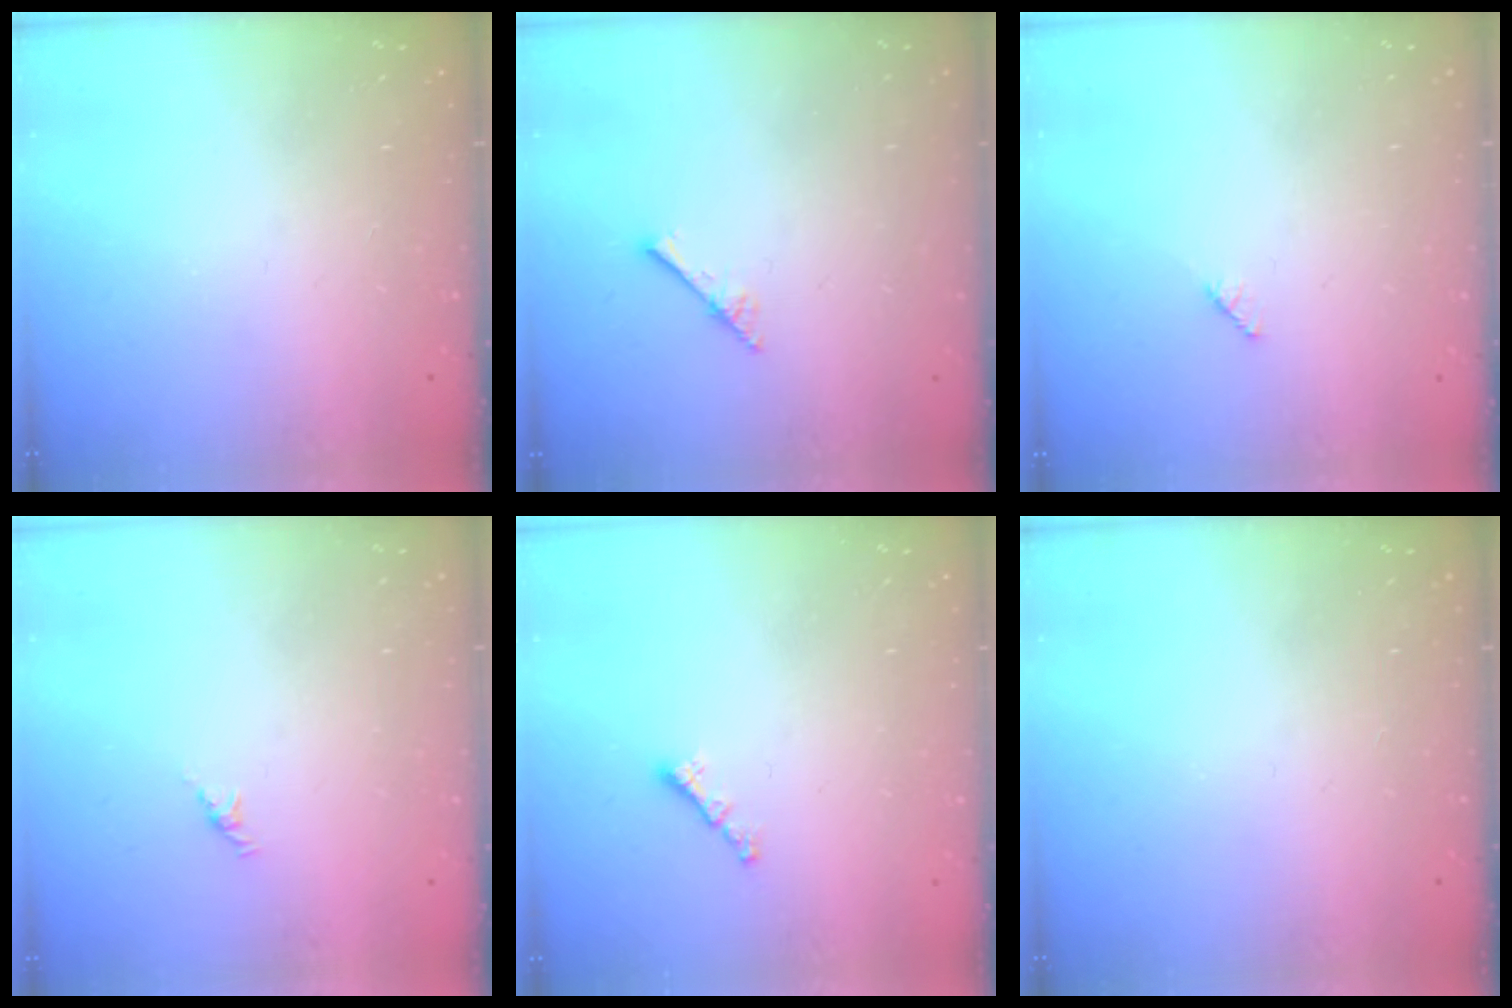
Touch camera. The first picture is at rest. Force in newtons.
{"total": 2.3, "press": 2.3, "slide": 0.2}
{"total": 1.9, "press": 1.9, "slide": 0.3}
{"total": 2.1, "press": 2.0, "slide": 0.7}
{"total": 0.6, "press": 0.5, "slide": 0.4}
{"total": 0.0}